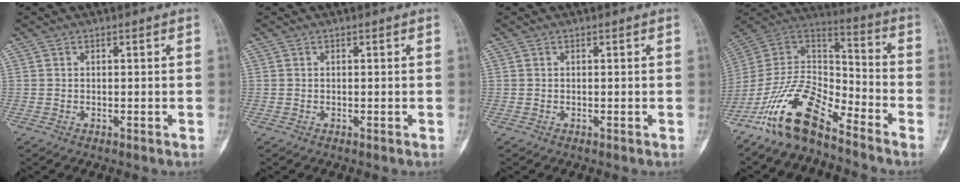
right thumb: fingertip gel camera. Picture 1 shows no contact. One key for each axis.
{"total": 0.0}
{"total": 0.0}
{"total": 16.2, "fx": -11.7, "fy": 5.7, "fz": 9.7, "tx": -0.162, "ty": 0.089, "tz": -0.226}